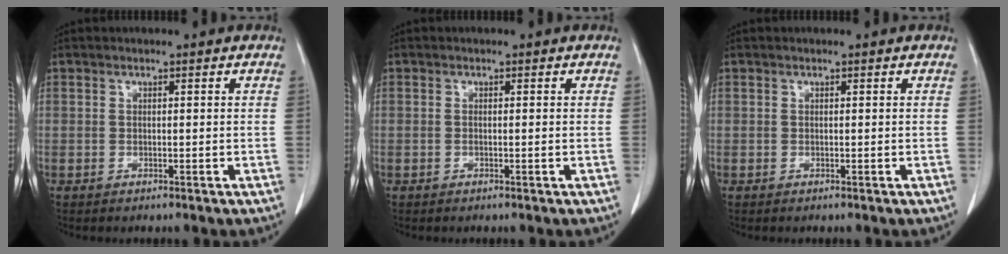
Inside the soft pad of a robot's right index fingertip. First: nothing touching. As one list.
[{"total": 0.5, "force": [-0.1, 0.0, 0.5], "torque": [-0.010, 0.000, 0.000]}, {"total": 0.0}]